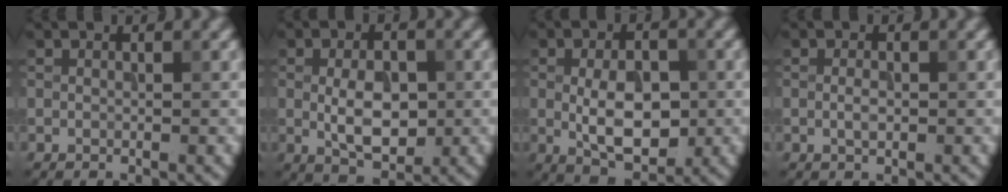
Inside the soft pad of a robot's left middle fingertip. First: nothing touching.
{"total": 4.6, "force": [-0.3, 2.6, 3.8], "torque": [-0.070, -0.002, -0.001]}
{"total": 5.9, "force": [-0.4, 3.3, 4.9], "torque": [-0.089, -0.004, -0.005]}
{"total": 1.2, "force": [-0.2, 0.5, 1.0], "torque": [-0.023, 0.000, -0.006]}